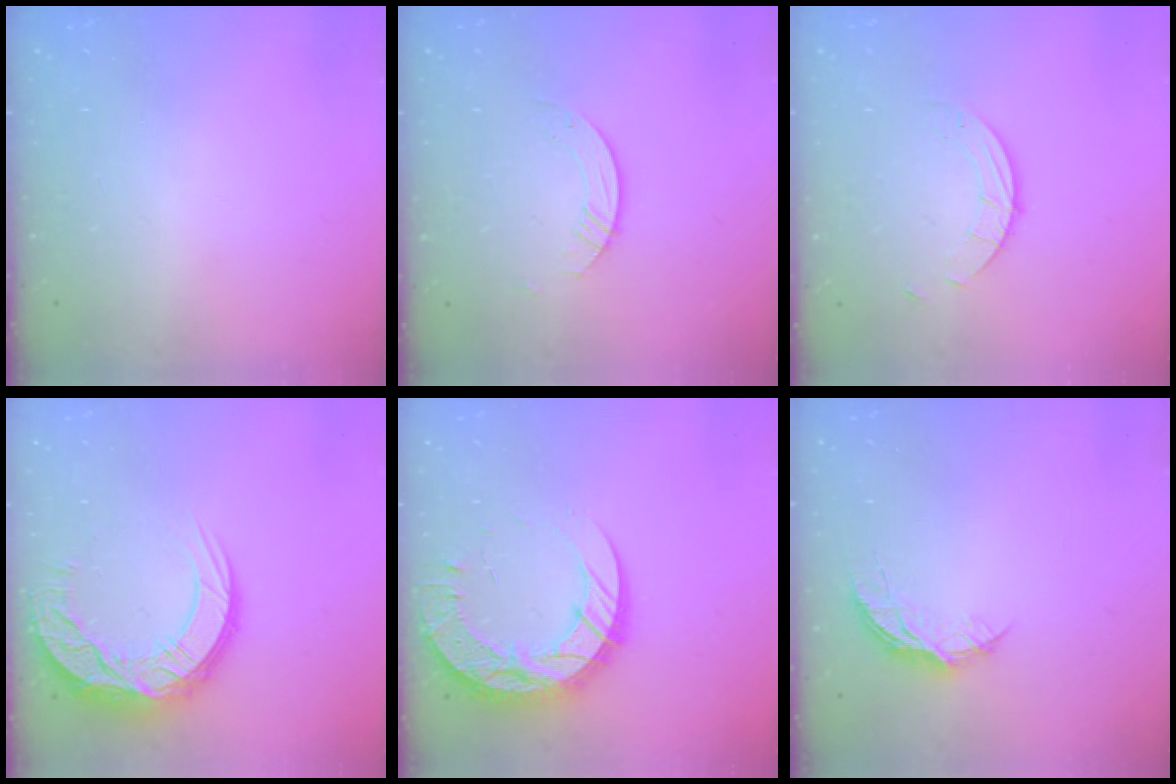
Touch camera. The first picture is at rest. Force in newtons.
{"total": 2.2, "press": 2.2, "slide": 0.2}
{"total": 2.5, "press": 2.5, "slide": 0.2}
{"total": 14.8, "press": 14.8, "slide": 1.0}
{"total": 18.6, "press": 18.5, "slide": 1.6}
{"total": 5.2, "press": 5.1, "slide": 0.5}